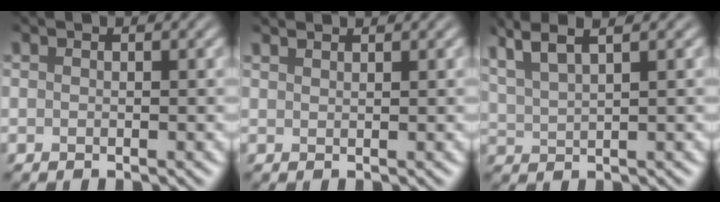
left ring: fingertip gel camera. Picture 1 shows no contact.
{"total": 1.4, "force": [1.3, 0.2, 0.4], "torque": [-0.002, 0.002, 0.014]}
{"total": 4.4, "force": [3.0, 1.0, 3.1], "torque": [-0.057, 0.021, 0.045]}